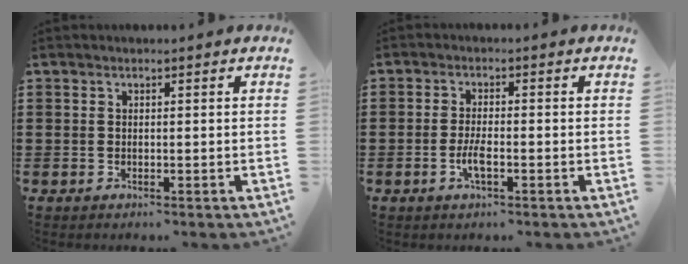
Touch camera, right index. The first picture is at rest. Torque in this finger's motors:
{"motor_torque": [2.14, 0.00, 0.15, 0.03]}